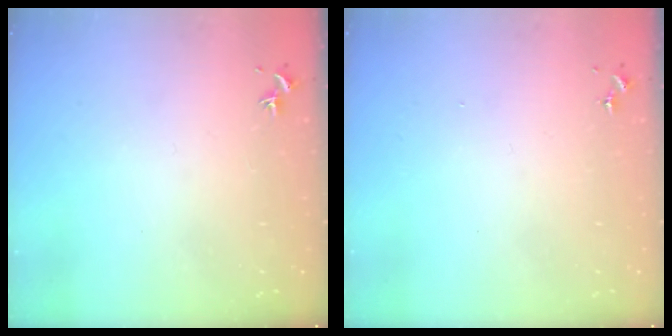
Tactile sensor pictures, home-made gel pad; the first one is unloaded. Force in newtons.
{"total": 0.0}